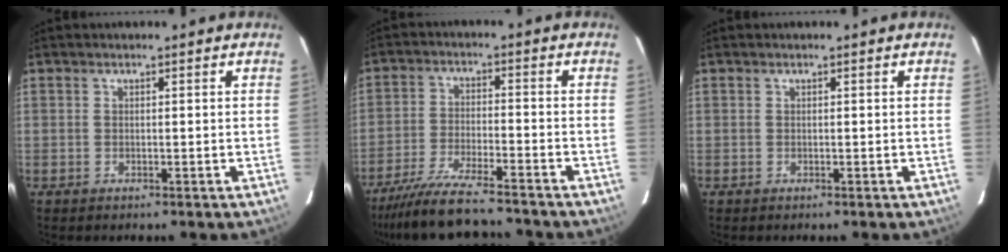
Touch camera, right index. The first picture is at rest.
{"total": 14.6, "force": [-13.3, 1.3, 5.9], "torque": [-0.139, -0.029, -0.224]}
{"total": 0.0}